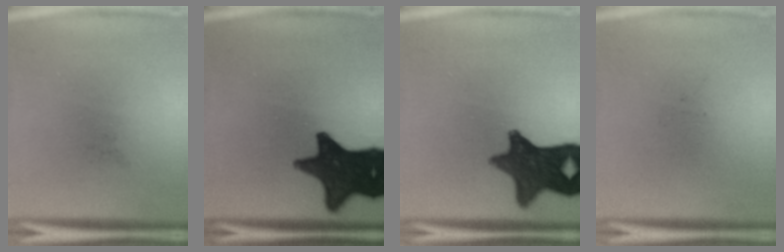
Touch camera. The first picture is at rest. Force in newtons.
{"total": 16.1}
{"total": 12.8}
{"total": 0.0}